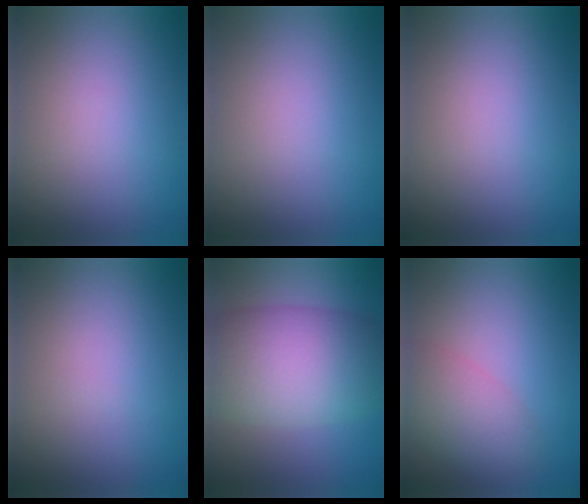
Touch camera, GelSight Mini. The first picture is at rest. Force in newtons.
{"total": 0.0}
{"total": 0.0}
{"total": 0.0}
{"total": 9.6, "press": 9.6, "slide": 0.4}
{"total": 3.9, "press": 3.9, "slide": 0.2}